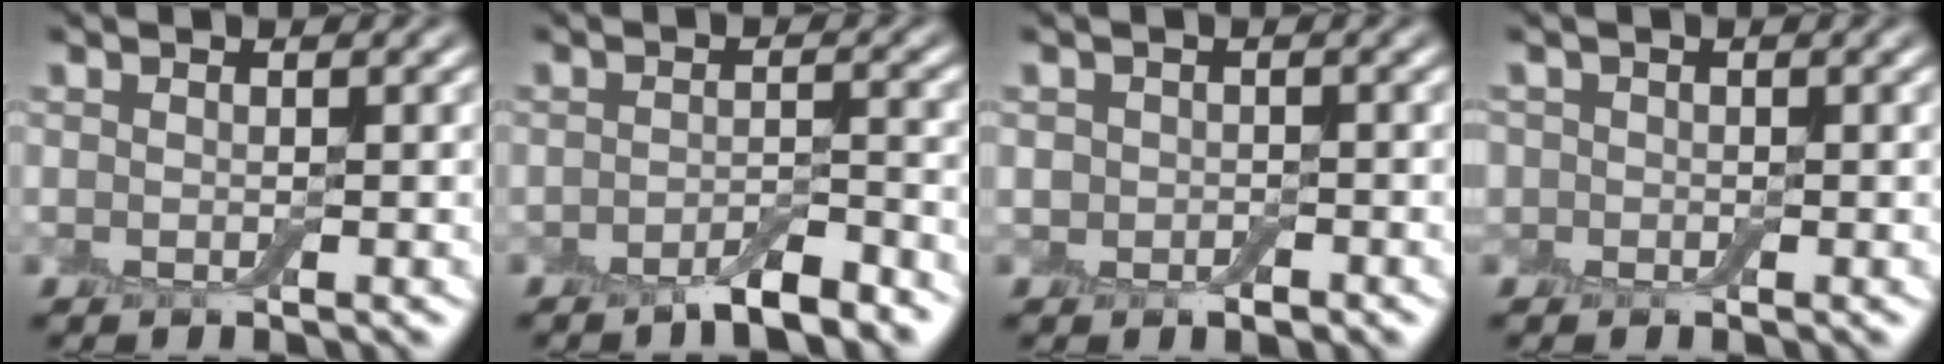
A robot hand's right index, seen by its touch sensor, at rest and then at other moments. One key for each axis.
{"total": 3.4, "fx": -2.6, "fy": 0.7, "fz": 2.2, "tx": -0.034, "ty": 0.002, "tz": -0.045}
{"total": 1.6, "fx": -0.4, "fy": 1.3, "fz": 0.7, "tx": -0.009, "ty": -0.005, "tz": -0.013}
{"total": 1.2, "fx": 0.1, "fy": 1.2, "fz": 0.2, "tx": 0.004, "ty": 0.000, "tz": -0.010}